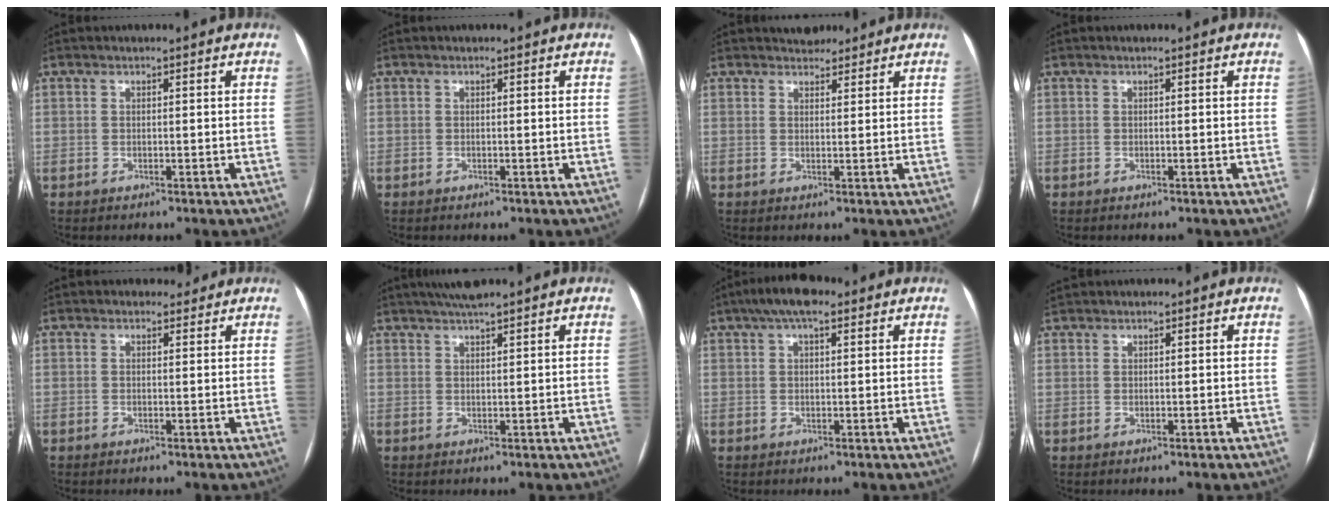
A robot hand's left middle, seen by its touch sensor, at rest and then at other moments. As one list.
[{"total": 0.0}, {"total": 3.2, "force": [2.8, 1.4, 0.4], "torque": [-0.001, 0.010, 0.041]}, {"total": 0.0}, {"total": 1.7, "force": [1.5, 0.8, -0.1], "torque": [0.004, 0.004, 0.016]}, {"total": 4.6, "force": [3.8, 0.0, 2.5], "torque": [-0.042, 0.021, 0.067]}, {"total": 6.6, "force": [4.2, 2.1, 4.6], "torque": [-0.084, 0.027, 0.066]}, {"total": 2.1, "force": [2.0, 0.5, 0.4], "torque": [-0.011, 0.027, 0.038]}]